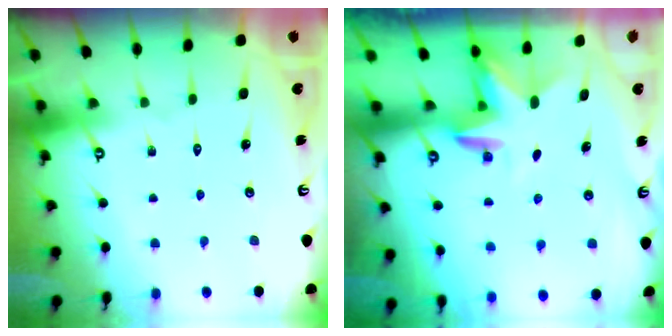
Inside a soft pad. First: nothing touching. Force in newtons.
{"total": 3.4, "press": 3.4, "slide": 0.1}